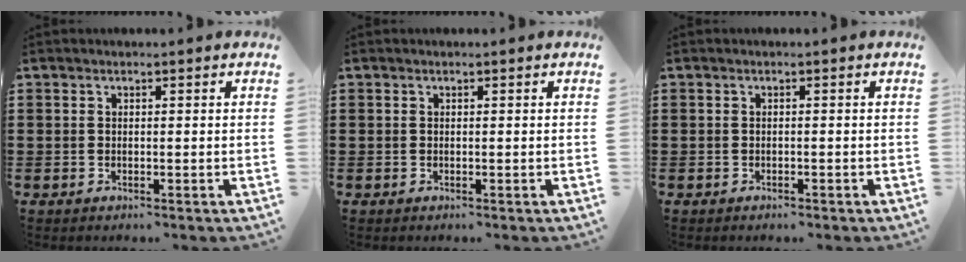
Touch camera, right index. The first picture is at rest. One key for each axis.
{"total": 0.0}
{"total": 0.5, "fx": -0.5, "fy": 0.1, "fz": 0.1, "tx": -0.005, "ty": -0.002, "tz": -0.010}